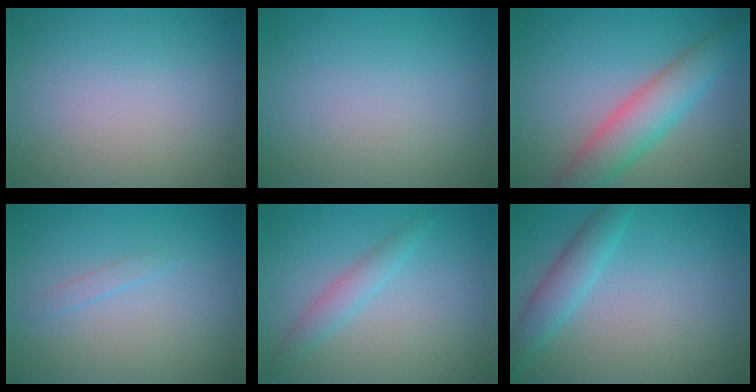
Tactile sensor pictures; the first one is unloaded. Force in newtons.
{"total": 0.0}
{"total": 5.7, "press": 5.7, "slide": 0.1}
{"total": 0.8, "press": 0.8, "slide": 0.1}
{"total": 1.8, "press": 1.8, "slide": 0.0}
{"total": 2.9, "press": 2.9, "slide": 0.1}